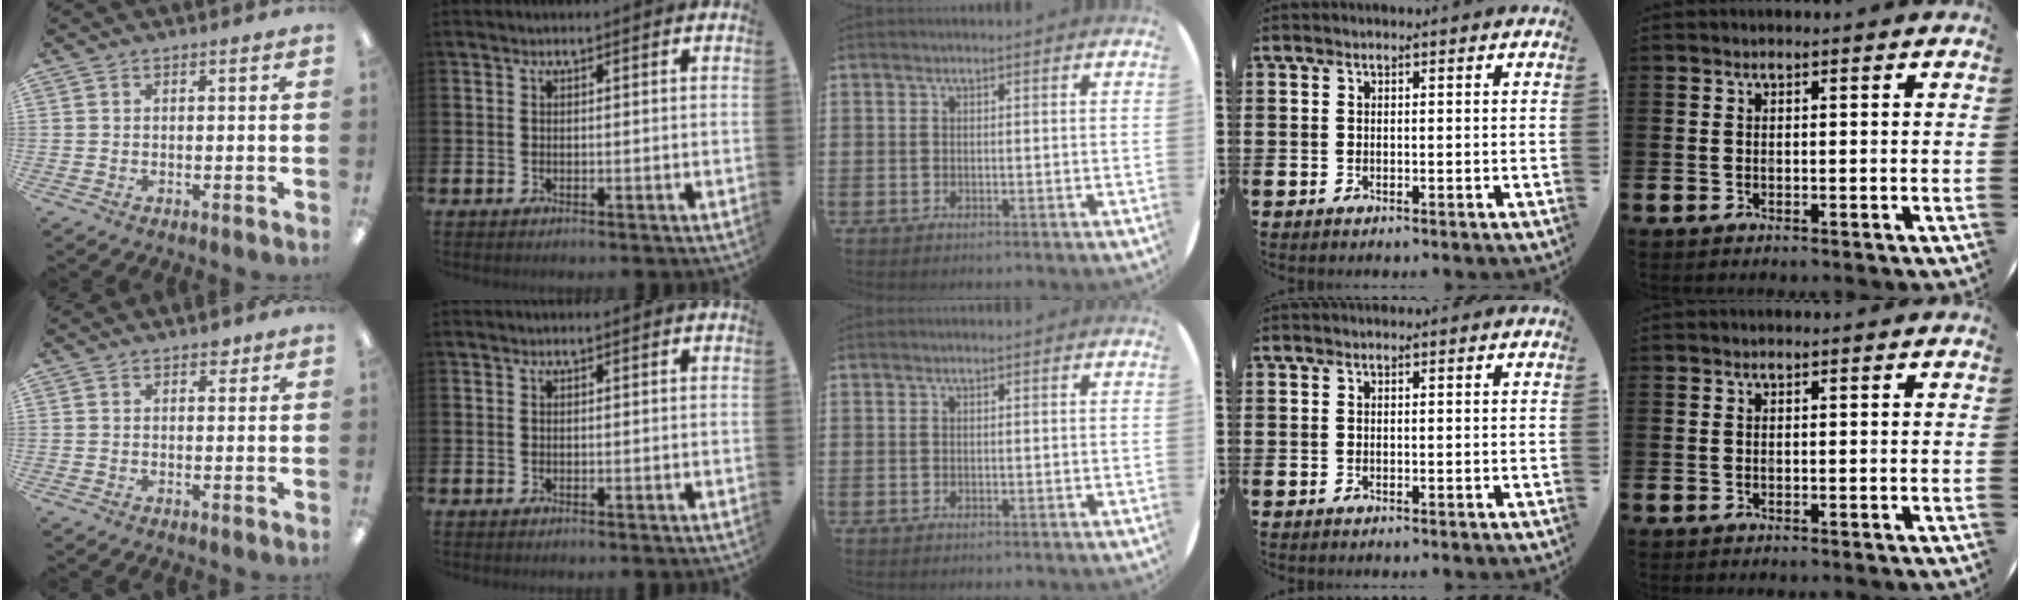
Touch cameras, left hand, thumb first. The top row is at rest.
{"thumb": {"total": 1.9, "force": [1.2, 1.2, 0.9], "torque": [-0.003, -0.004, 0.018]}}